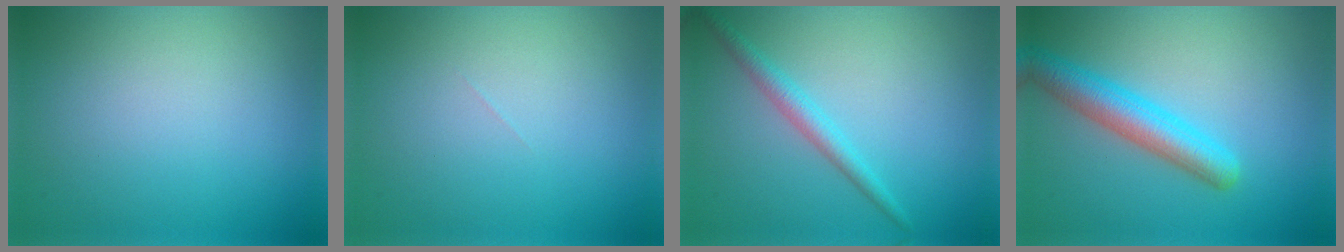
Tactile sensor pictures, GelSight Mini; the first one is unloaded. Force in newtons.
{"total": 0.0}
{"total": 2.1, "press": 2.1, "slide": 0.1}
{"total": 4.5, "press": 4.5, "slide": 0.2}